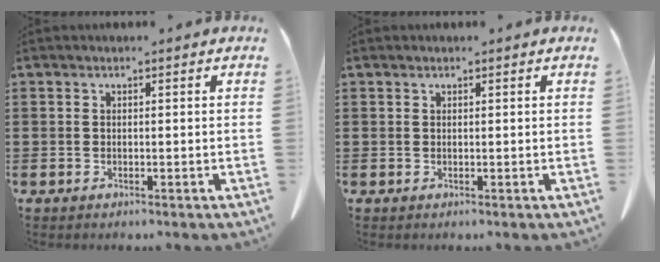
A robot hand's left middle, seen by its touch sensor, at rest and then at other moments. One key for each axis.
{"total": 0.0}